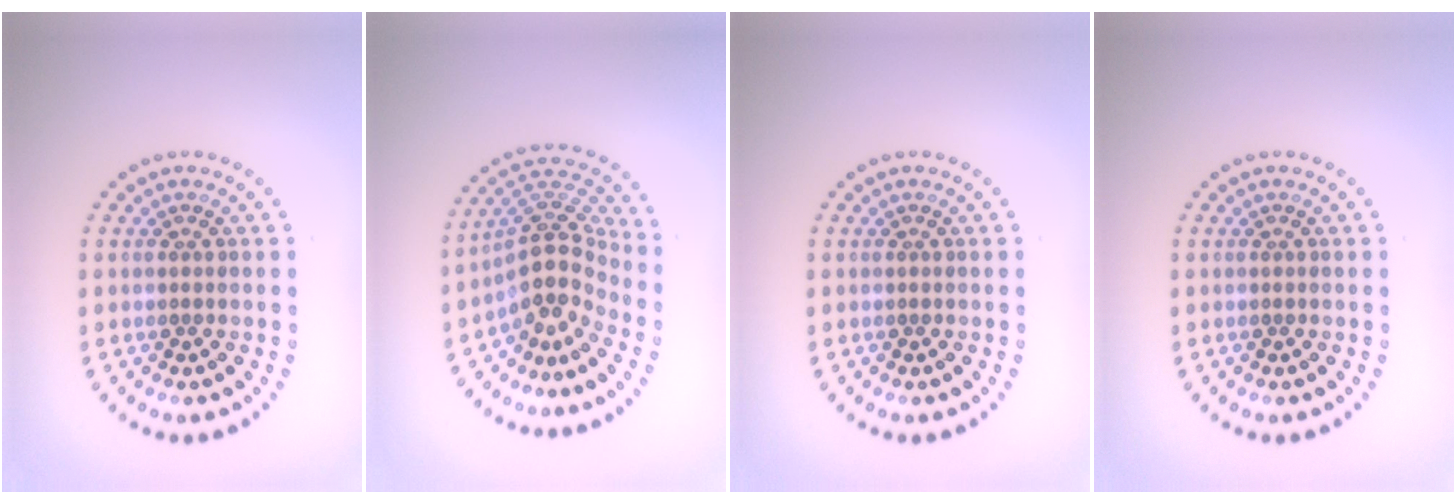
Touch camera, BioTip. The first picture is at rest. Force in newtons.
{"total": 4.7, "press": 3.4, "slide": 3.2}
{"total": 0.0}
{"total": 0.0}